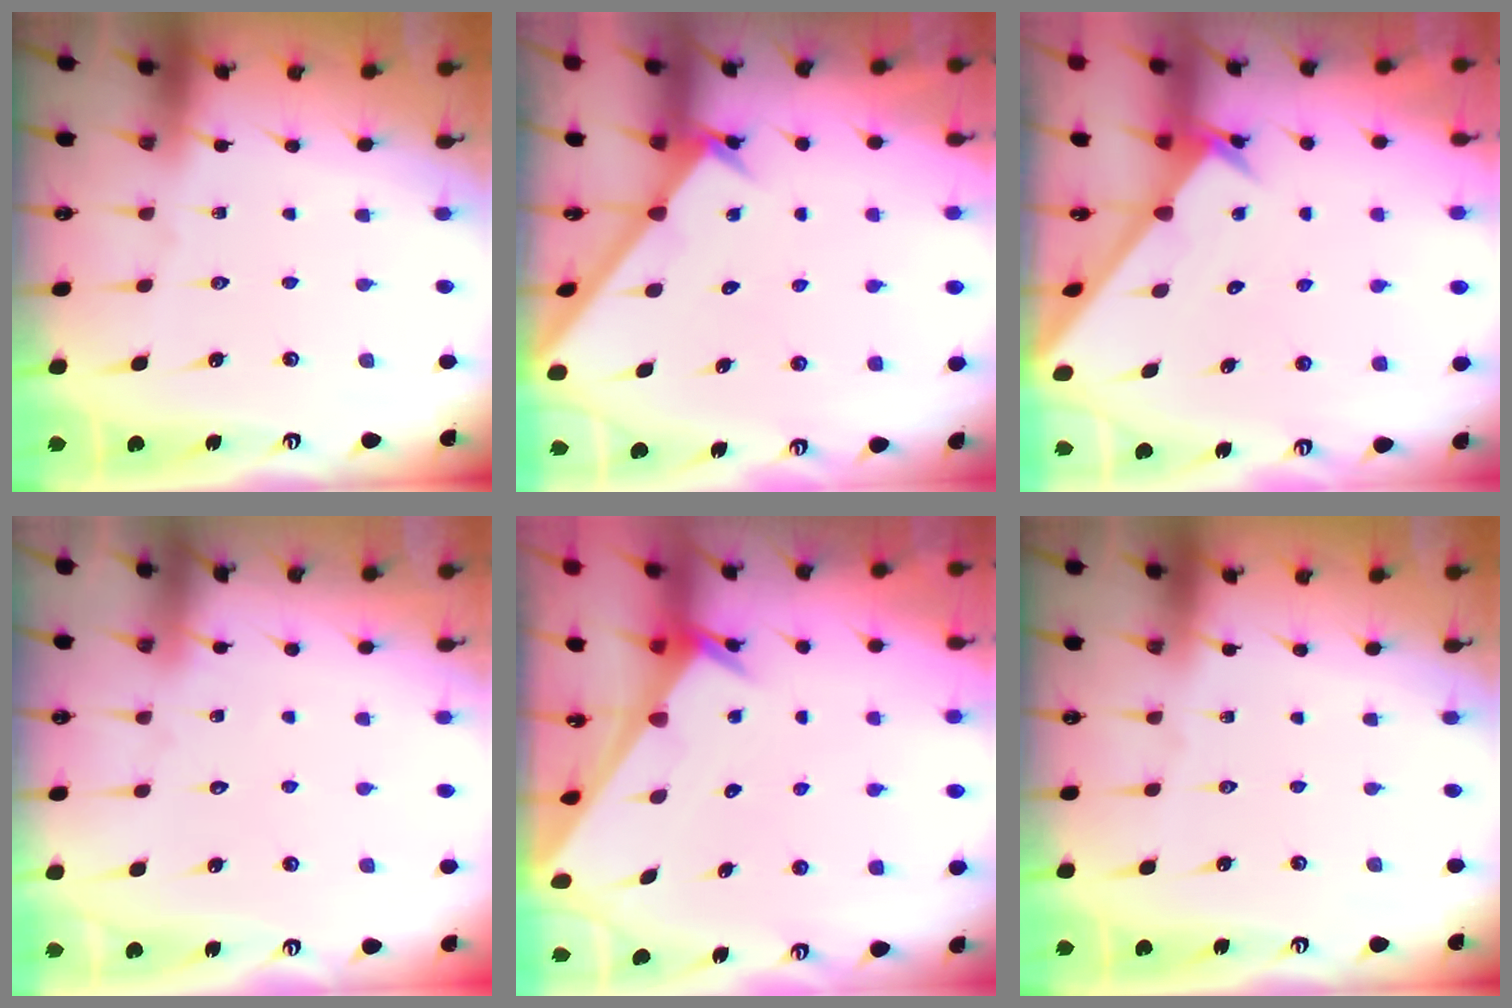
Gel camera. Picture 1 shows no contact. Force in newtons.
{"total": 2.1, "press": 2.1, "slide": 0.2}
{"total": 2.4, "press": 2.4, "slide": 0.2}
{"total": 4.3, "press": 4.2, "slide": 0.5}
{"total": 3.4, "press": 3.4, "slide": 0.4}
{"total": 0.0}